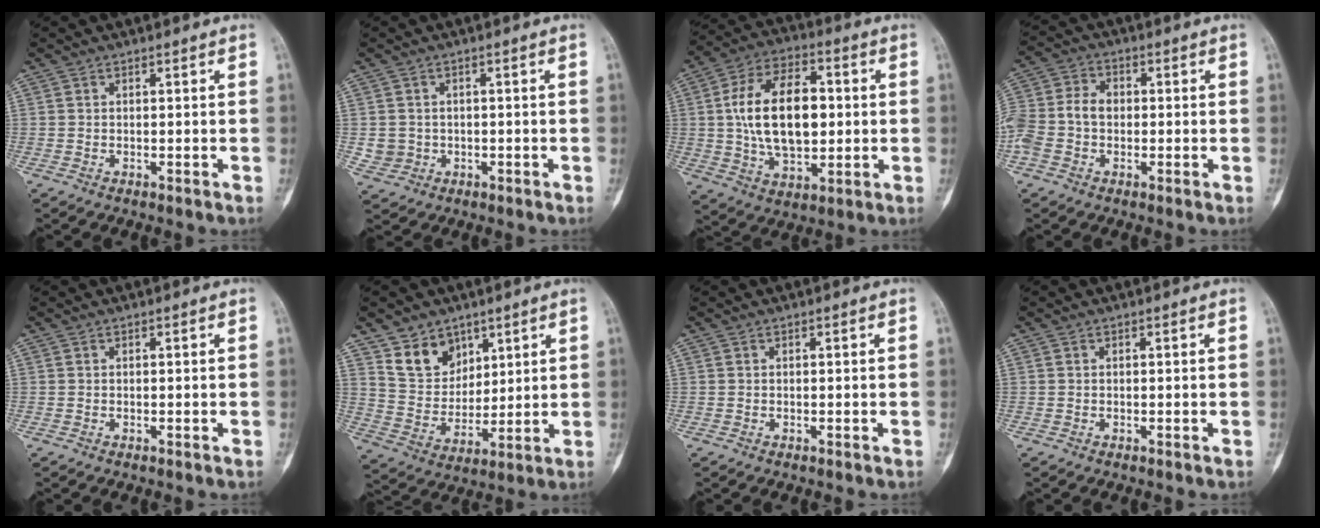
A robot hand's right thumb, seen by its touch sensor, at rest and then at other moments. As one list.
[{"total": 3.1, "force": [-0.3, 3.0, 0.7], "torque": [0.002, 0.005, 0.002]}, {"total": 17.8, "force": [1.3, 10.5, 14.4], "torque": [-0.228, 0.013, 0.023]}, {"total": 9.3, "force": [-1.3, 6.8, 6.1], "torque": [-0.135, 0.029, -0.034]}, {"total": 0.0}, {"total": 10.0, "force": [6.4, 7.1, 3.0], "torque": [-0.021, -0.049, 0.131]}, {"total": 0.0}, {"total": 0.0}]